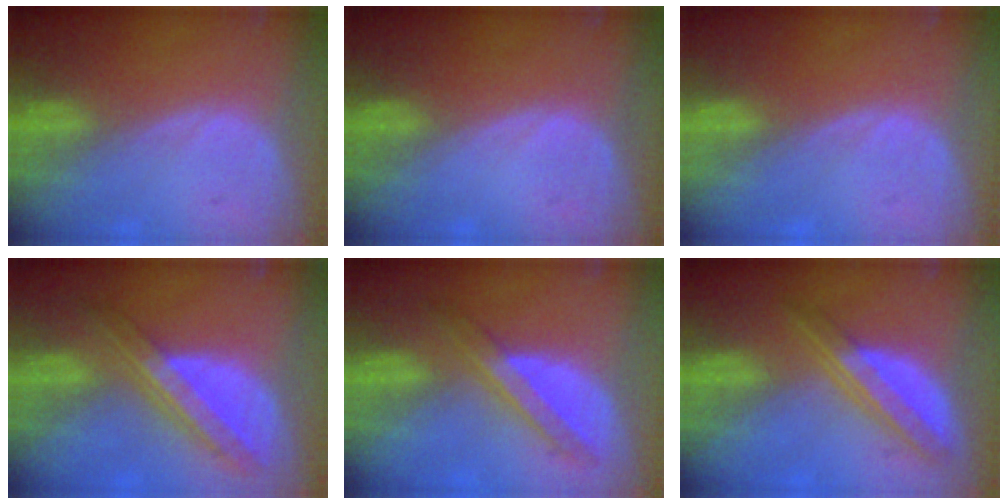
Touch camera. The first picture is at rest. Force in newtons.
{"total": 0.0}
{"total": 0.0}
{"total": 8.3, "press": 7.1, "slide": 4.4}
{"total": 5.9, "press": 5.8, "slide": 1.0}
{"total": 6.8, "press": 5.8, "slide": 3.4}